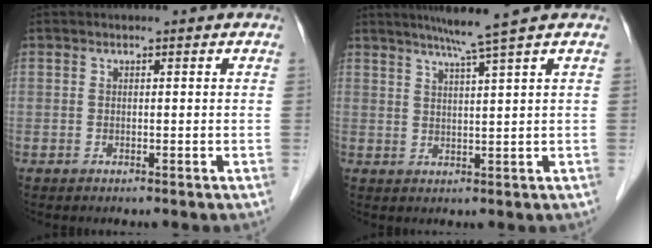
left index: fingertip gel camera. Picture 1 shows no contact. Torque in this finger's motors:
{"motor_torque": [-1.04, -1.03, -0.16, 0.00]}